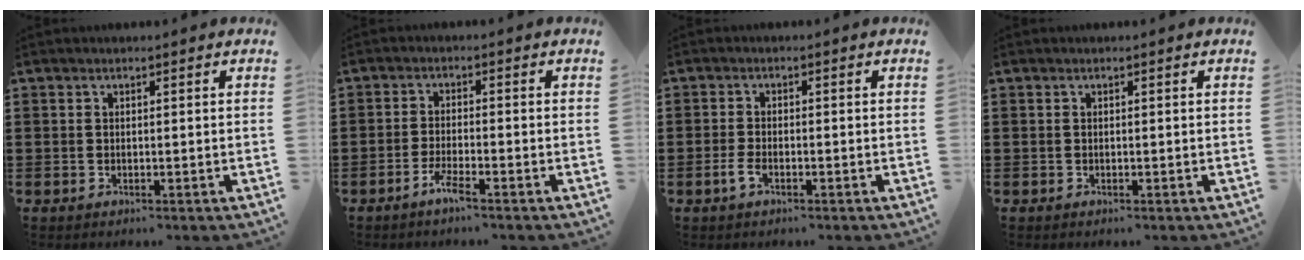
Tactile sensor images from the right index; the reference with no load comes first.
{"total": 2.9, "force": [-2.1, 0.2, 2.0], "torque": [-0.049, -0.002, -0.043]}
{"total": 2.1, "force": [-1.1, 0.9, 1.6], "torque": [-0.045, -0.004, -0.024]}
{"total": 0.0}